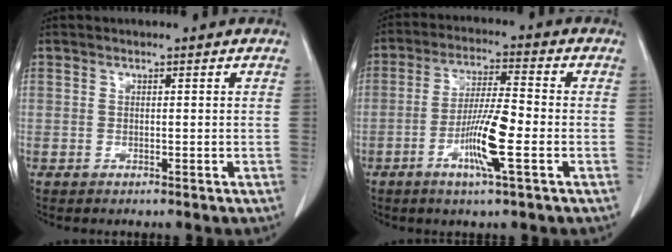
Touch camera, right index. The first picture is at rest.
{"total": 9.1, "force": [-2.9, 0.4, 8.6], "torque": [-0.163, -0.007, -0.059]}